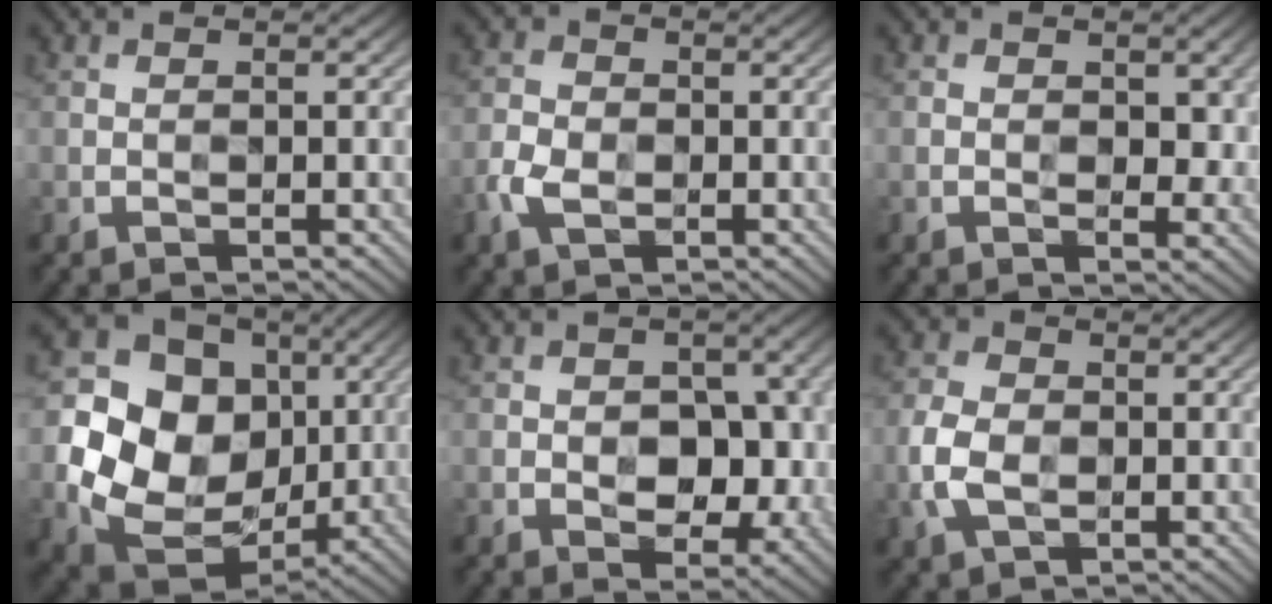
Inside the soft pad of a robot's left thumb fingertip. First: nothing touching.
{"total": 4.2, "force": [-1.8, 2.9, 2.3], "torque": [-0.062, 0.000, -0.041]}
{"total": 5.5, "force": [-0.3, 3.6, 4.1], "torque": [-0.055, -0.003, -0.006]}
{"total": 16.9, "force": [0.3, 14.7, 8.2], "torque": [-0.198, -0.015, 0.023]}
{"total": 9.0, "force": [-1.7, 5.7, 6.7], "torque": [-0.084, -0.006, -0.027]}
{"total": 5.8, "force": [-1.5, 4.2, 3.7], "torque": [-0.103, -0.001, -0.034]}